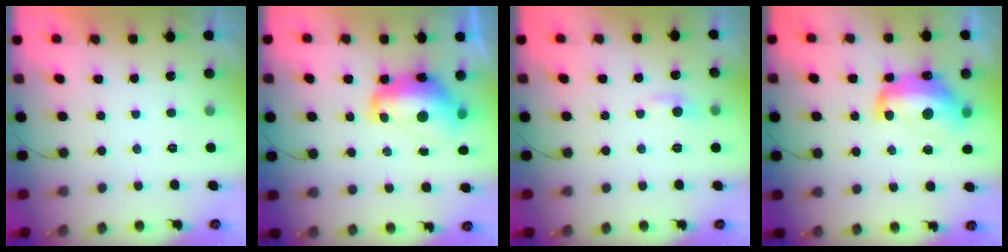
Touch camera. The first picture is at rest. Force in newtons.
{"total": 13.7, "press": 13.6, "slide": 1.6}
{"total": 5.4, "press": 5.4, "slide": 0.8}
{"total": 14.5, "press": 14.5, "slide": 1.3}